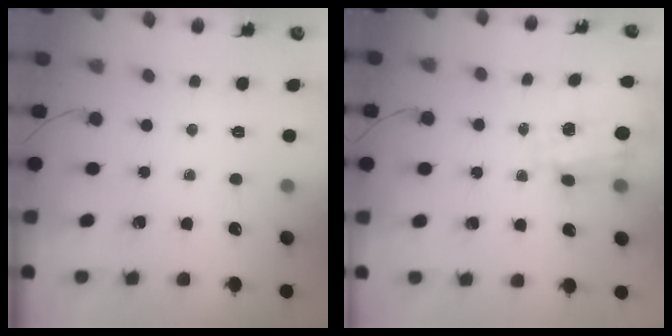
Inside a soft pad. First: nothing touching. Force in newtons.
{"total": 3.5, "press": 3.3, "slide": 1.1}